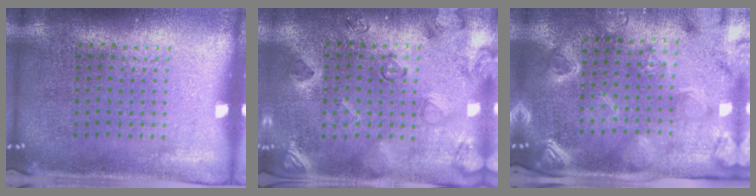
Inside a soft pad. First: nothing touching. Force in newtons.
{"total": 2.3, "press": 1.9, "slide": 1.3}
{"total": 3.5, "press": 3.2, "slide": 1.5}